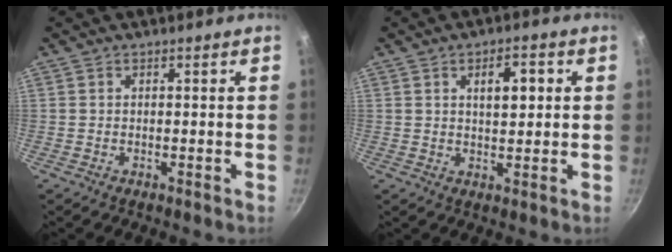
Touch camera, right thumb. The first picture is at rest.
{"total": 5.7, "force": [1.5, 2.7, 4.8], "torque": [-0.054, -0.001, 0.022]}